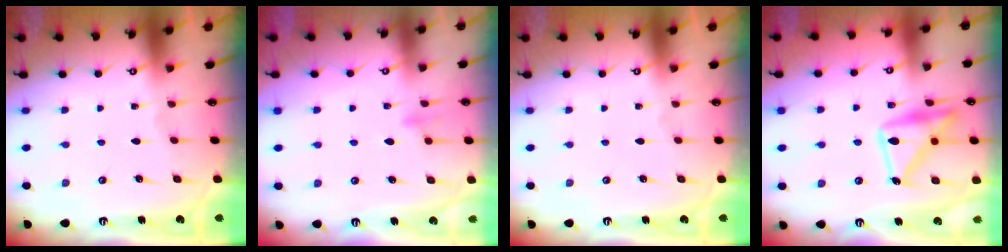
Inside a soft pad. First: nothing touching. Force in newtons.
{"total": 8.5, "press": 8.5, "slide": 0.8}
{"total": 0.0}
{"total": 17.3, "press": 17.2, "slide": 1.2}